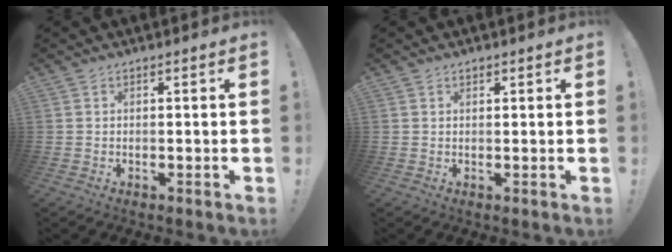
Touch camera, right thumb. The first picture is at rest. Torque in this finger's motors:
{"motor_torque": [-0.24, 0.19, 0.00, 0.00, 0.00]}